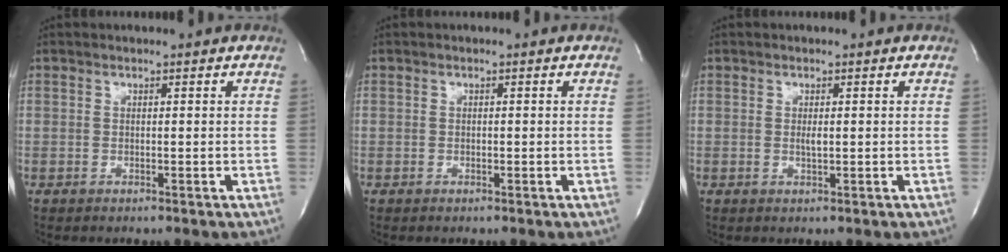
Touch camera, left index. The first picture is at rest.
{"total": 0.0}
{"total": 1.0, "force": [0.1, 0.2, 1.0], "torque": [-0.021, -0.002, 0.002]}